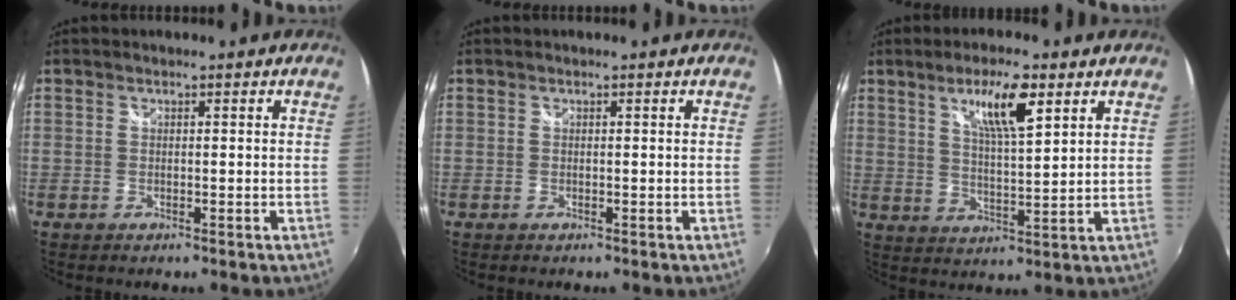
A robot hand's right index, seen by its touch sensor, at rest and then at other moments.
{"total": 0.0}
{"total": 8.8, "force": [4.8, 1.9, 7.2], "torque": [-0.121, 0.004, 0.084]}